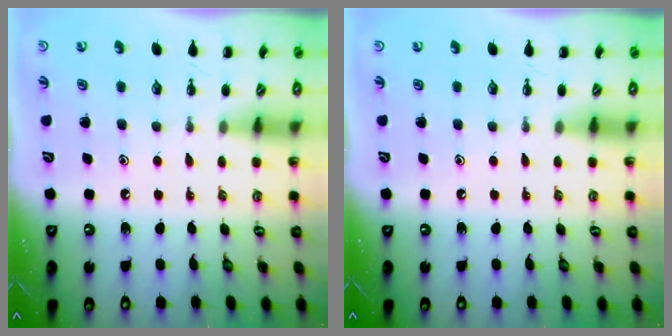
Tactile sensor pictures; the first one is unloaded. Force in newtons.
{"total": 0.0}